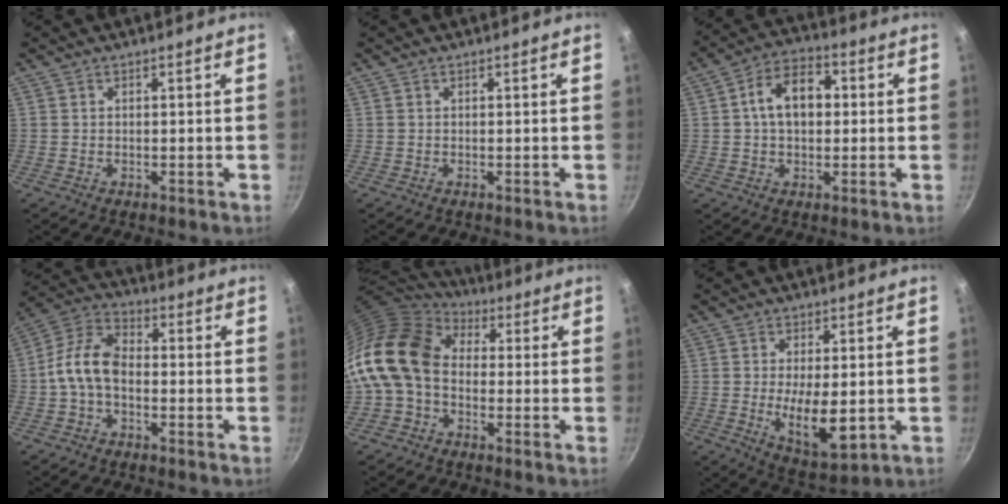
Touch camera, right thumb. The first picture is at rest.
{"total": 0.0}
{"total": 10.4, "force": [1.2, 6.8, 7.8], "torque": [-0.099, 0.024, 0.007]}
{"total": 9.3, "force": [-1.9, 5.6, 7.2], "torque": [-0.138, 0.041, -0.053]}
{"total": 15.6, "force": [-0.4, 11.4, 10.6], "torque": [-0.195, 0.032, -0.028]}
{"total": 10.2, "force": [-1.0, 4.3, 9.2], "torque": [-0.151, -0.017, -0.004]}